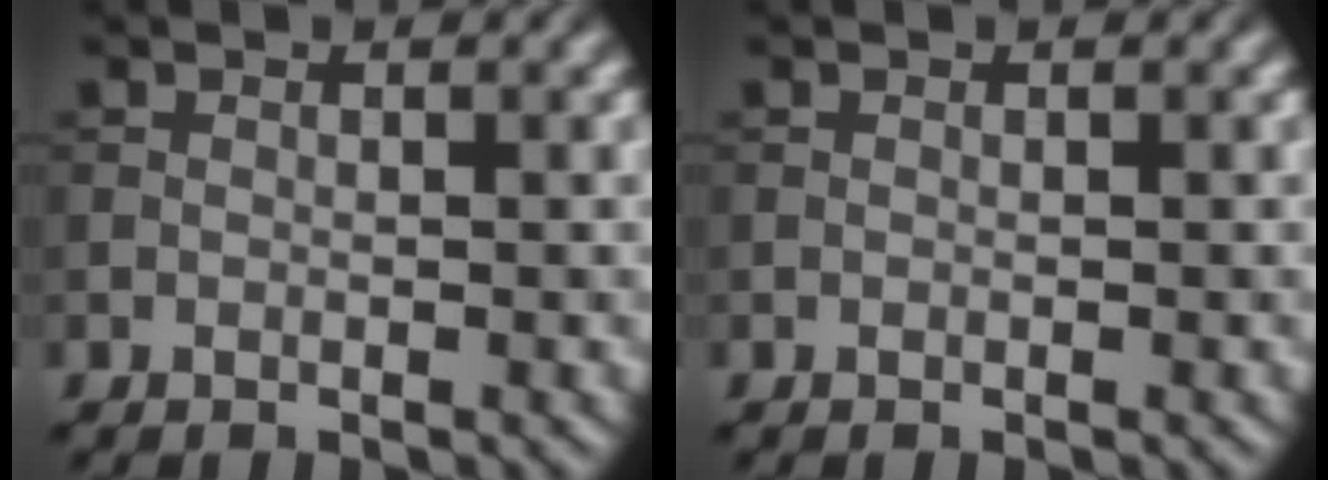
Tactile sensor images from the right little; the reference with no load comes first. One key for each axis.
{"total": 0.0}